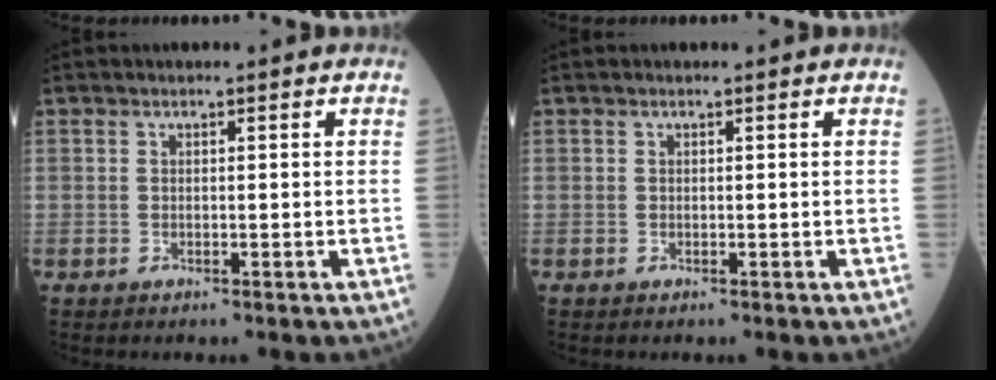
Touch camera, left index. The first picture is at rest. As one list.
[{"total": 0.0}]